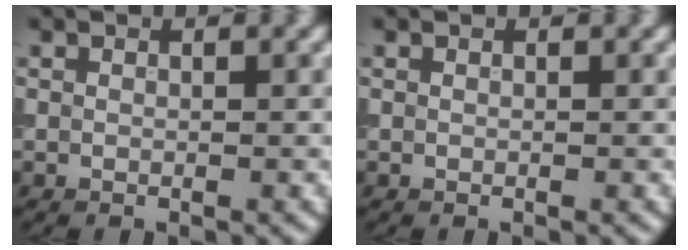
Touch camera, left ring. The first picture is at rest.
{"total": 0.0}